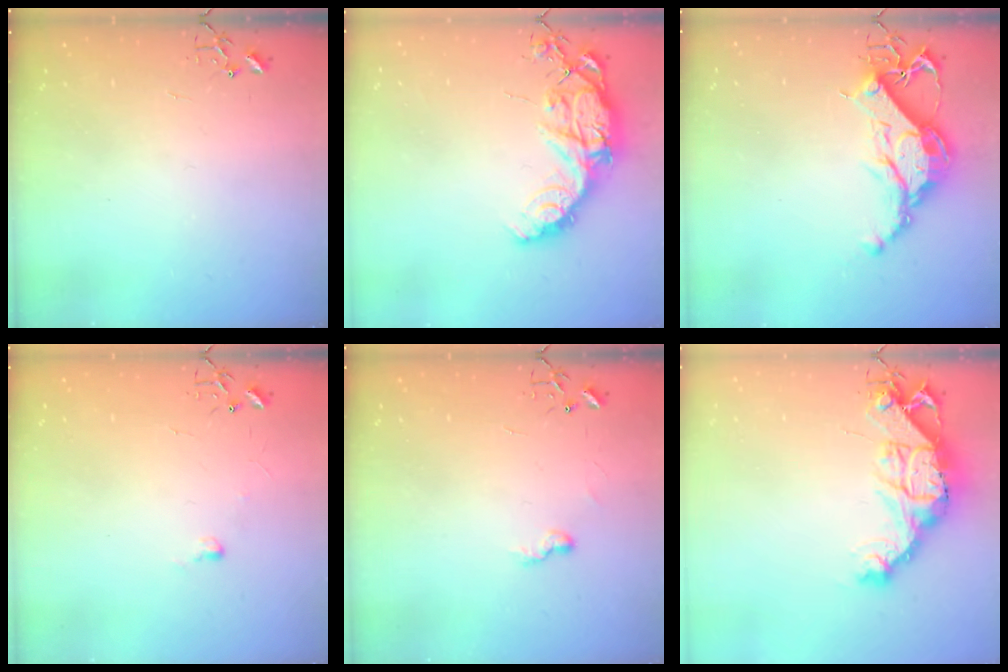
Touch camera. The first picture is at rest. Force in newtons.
{"total": 16.6, "press": 16.5, "slide": 1.3}
{"total": 13.8, "press": 13.8, "slide": 1.1}
{"total": 4.0, "press": 4.0, "slide": 0.6}
{"total": 4.6, "press": 4.6, "slide": 0.6}
{"total": 18.1, "press": 18.0, "slide": 2.0}